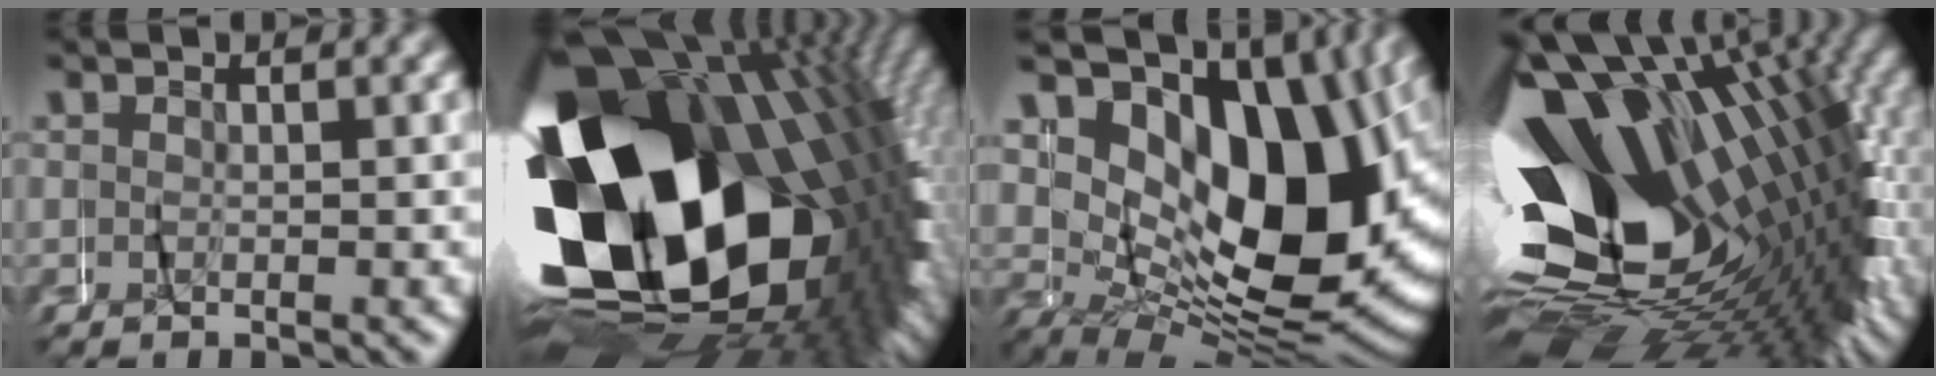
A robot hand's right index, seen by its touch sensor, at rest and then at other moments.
{"total": 47.9, "force": [-5.4, 28.2, 38.3], "torque": [-0.531, -0.048, -0.060]}
{"total": 20.6, "force": [2.9, 13.3, 15.6], "torque": [-0.245, 0.002, 0.038]}
{"total": 38.6, "force": [-7.2, 24.2, 29.1], "torque": [-0.421, -0.058, -0.092]}